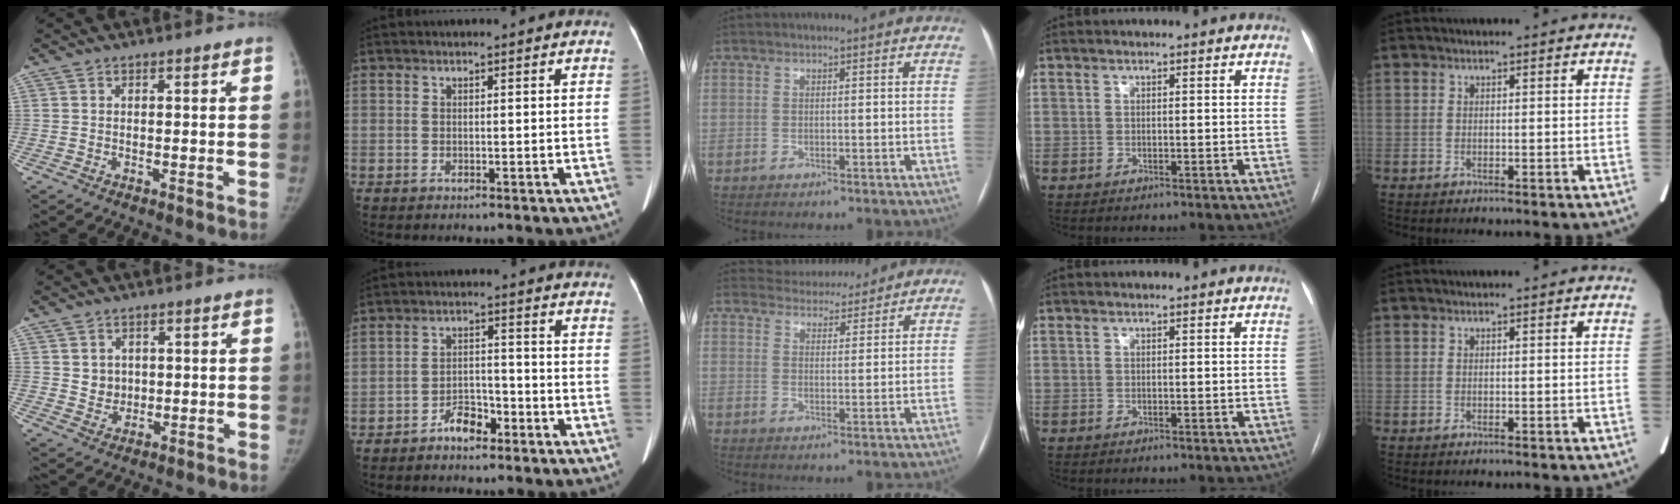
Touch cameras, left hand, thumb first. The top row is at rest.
{"thumb": {"total": 3.8, "force": [0.8, 3.4, 1.4], "torque": [-0.006, -0.005, 0.019]}, "index": {"total": 4.2, "force": [-3.1, 1.9, 2.1], "torque": [-0.038, 0.011, -0.051]}, "middle": {"total": 7.3, "force": [7.0, 2.0, 0.6], "torque": [-0.005, 0.011, 0.095]}}